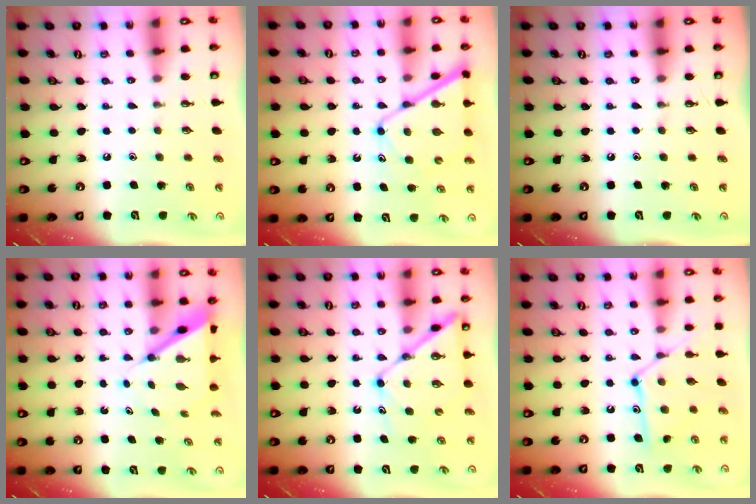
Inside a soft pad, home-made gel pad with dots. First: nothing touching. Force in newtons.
{"total": 11.5, "press": 11.5, "slide": 1.0}
{"total": 0.0}
{"total": 7.5, "press": 7.4, "slide": 0.7}
{"total": 11.2, "press": 11.1, "slide": 1.0}
{"total": 12.5, "press": 12.5, "slide": 0.5}